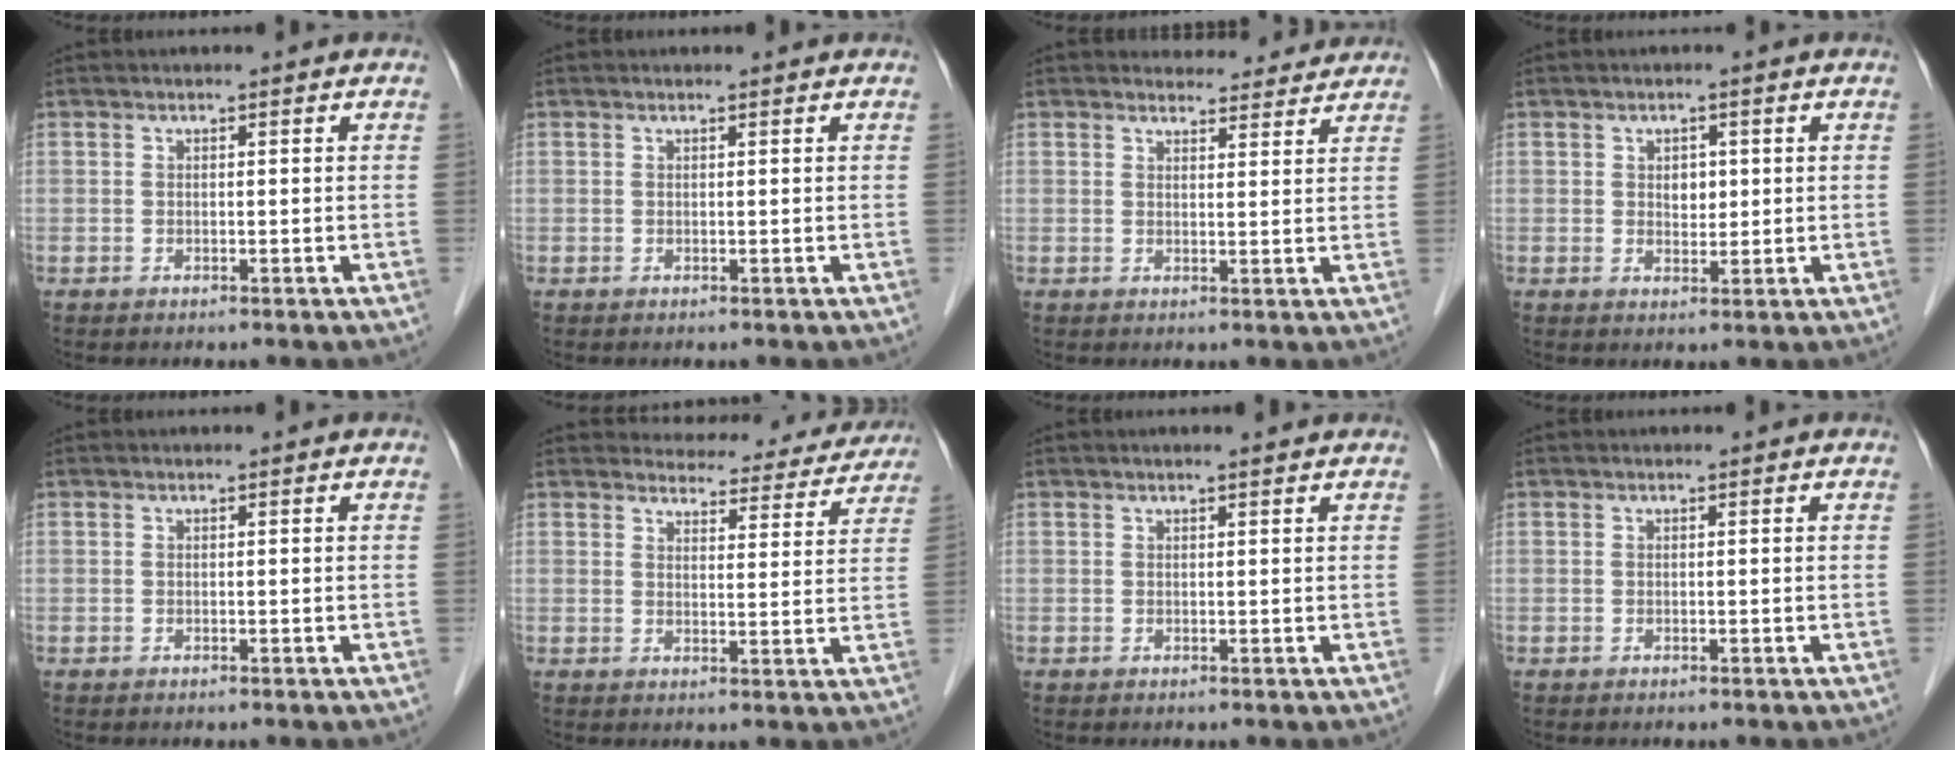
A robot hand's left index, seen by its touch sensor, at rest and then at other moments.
{"total": 0.6, "force": [0.5, 0.0, 0.1], "torque": [-0.007, 0.003, 0.008]}
{"total": 6.3, "force": [6.0, 1.6, 0.6], "torque": [0.000, 0.005, 0.066]}
{"total": 2.3, "force": [0.6, 1.6, 1.6], "torque": [-0.026, 0.002, 0.011]}
{"total": 0.0}
{"total": 13.6, "force": [13.0, 3.5, 1.5], "torque": [0.011, -0.012, 0.134]}
{"total": 1.6, "force": [1.4, -0.1, 0.8], "torque": [-0.013, 0.009, 0.021]}
{"total": 0.0}